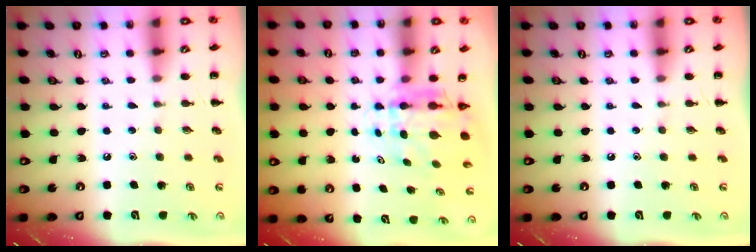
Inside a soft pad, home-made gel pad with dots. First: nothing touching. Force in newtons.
{"total": 5.8, "press": 5.6, "slide": 1.6}
{"total": 0.0}